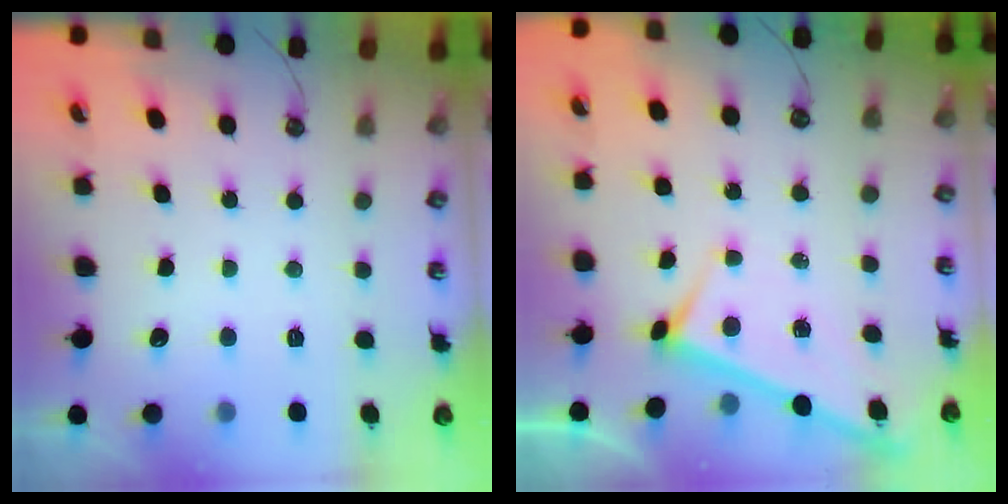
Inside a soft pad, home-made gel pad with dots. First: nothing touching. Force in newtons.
{"total": 3.2, "press": 3.2, "slide": 0.3}